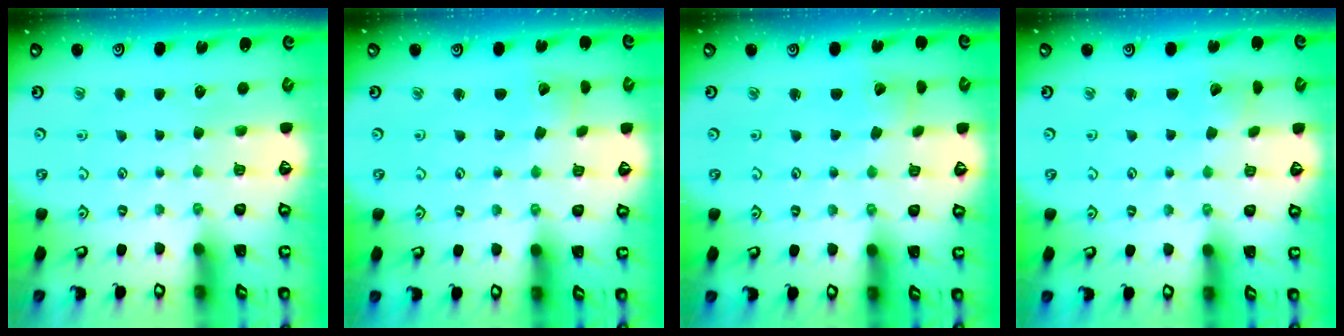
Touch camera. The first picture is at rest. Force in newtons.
{"total": 1.8, "press": 1.7, "slide": 0.3}
{"total": 1.8, "press": 1.7, "slide": 0.3}
{"total": 2.0, "press": 2.0, "slide": 0.1}